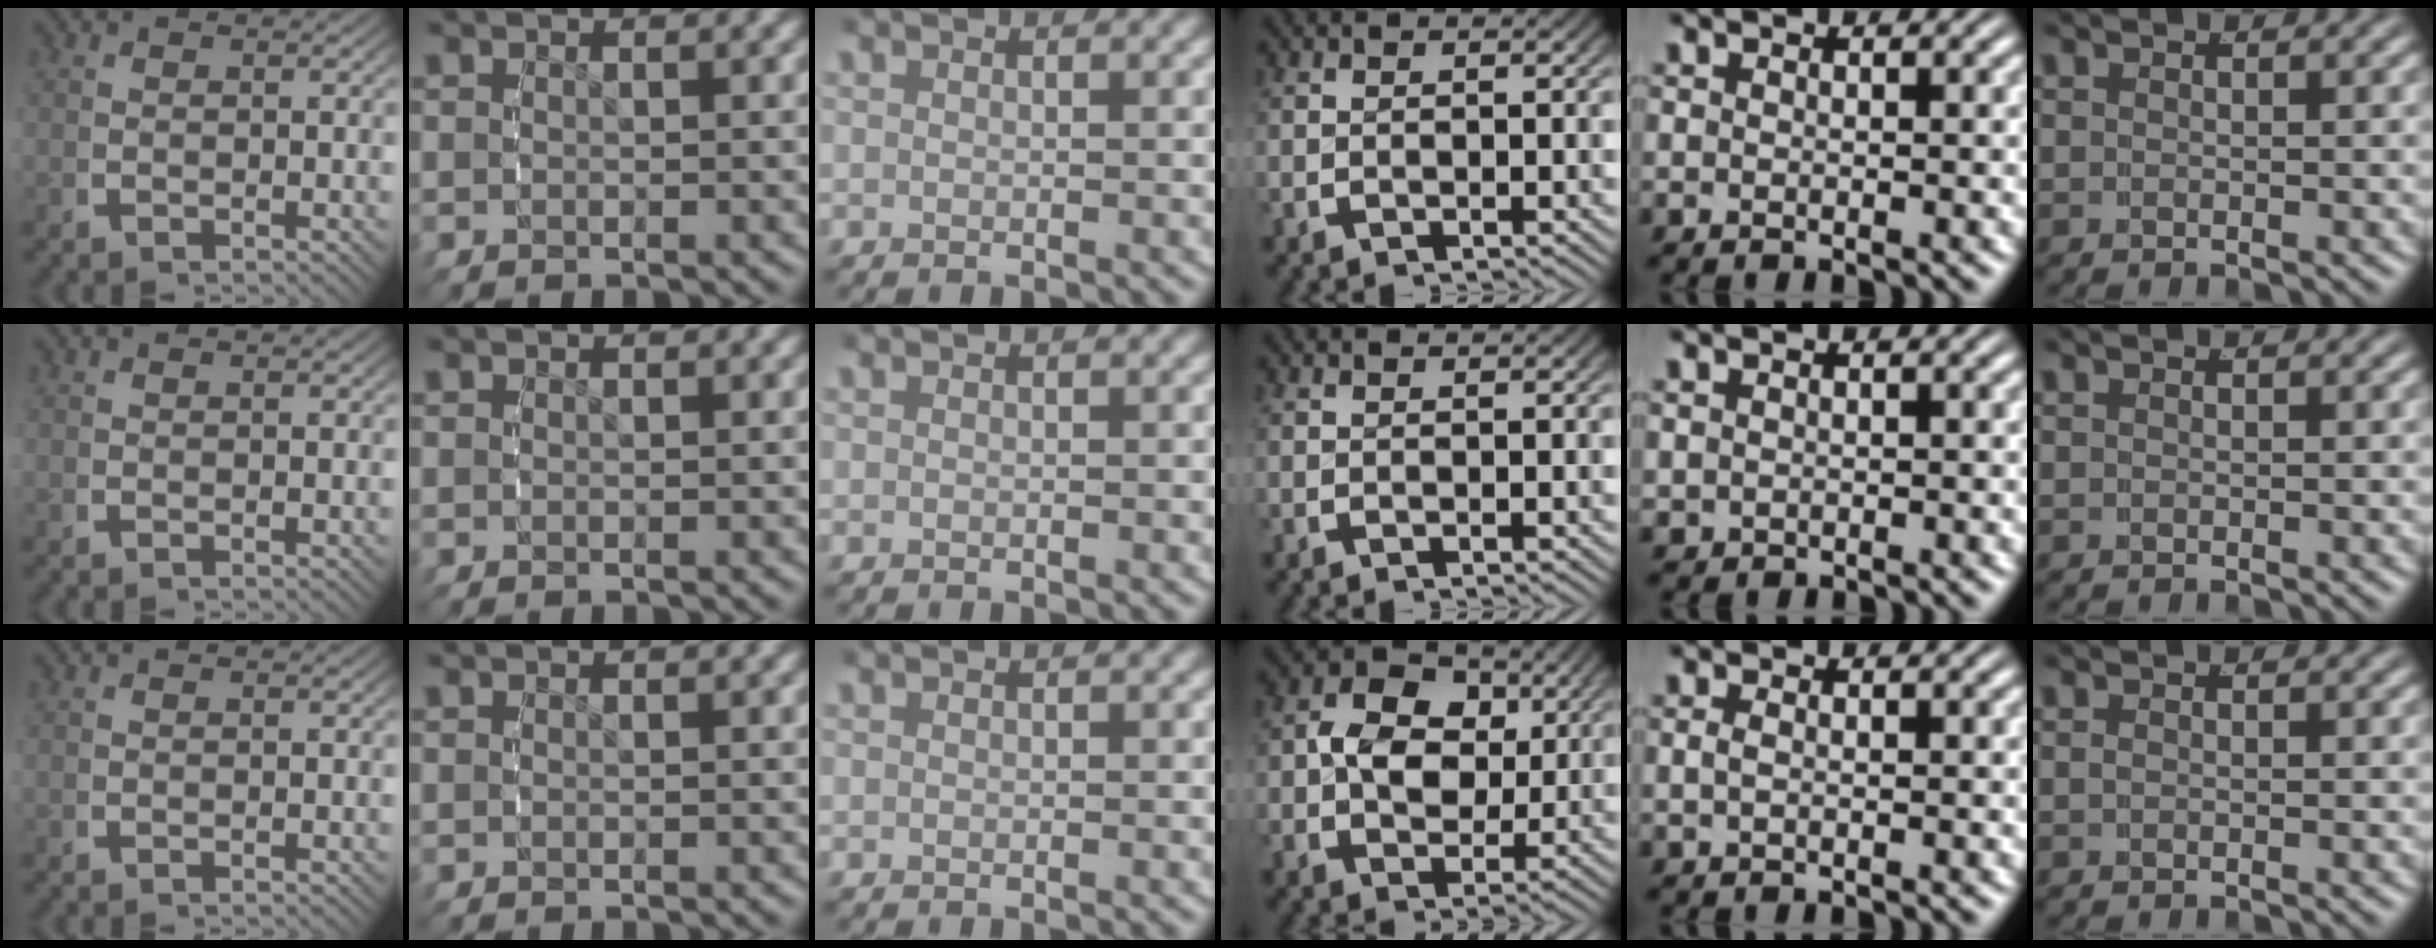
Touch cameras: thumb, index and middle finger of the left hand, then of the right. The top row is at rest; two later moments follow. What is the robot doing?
{"motion": "grasp_and_lifting", "object": "ethernet cable"}